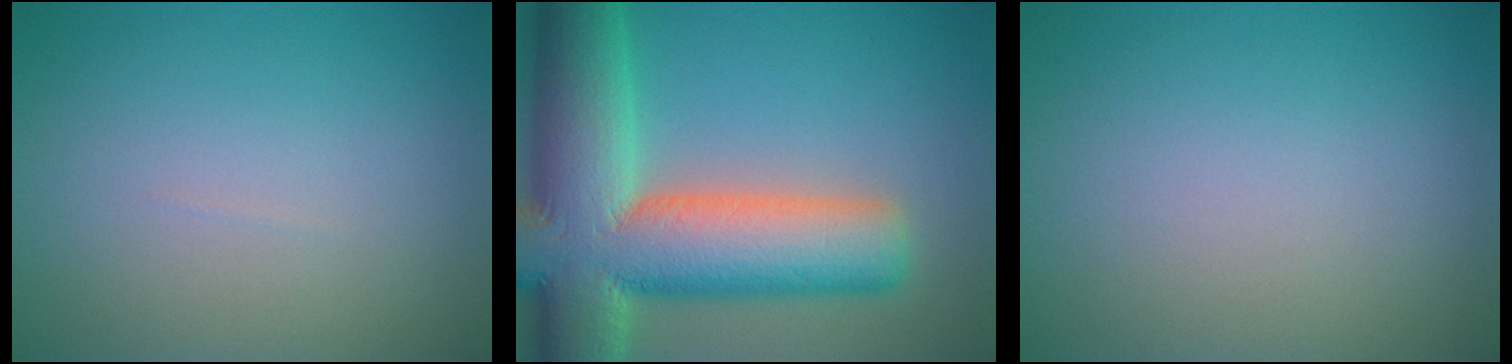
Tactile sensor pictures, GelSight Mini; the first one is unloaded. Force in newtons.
{"total": 15.9, "press": 15.9, "slide": 1.0}
{"total": 0.0}